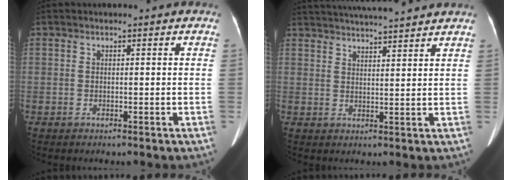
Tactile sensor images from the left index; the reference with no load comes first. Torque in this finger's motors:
{"motor_torque": [0.90, -1.24, 0.06, 0.02]}